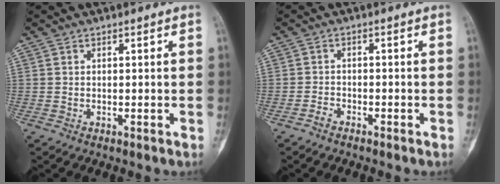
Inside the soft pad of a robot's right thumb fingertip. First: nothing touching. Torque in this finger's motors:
{"motor_torque": [-0.55, -0.36, 0.00, 0.18, 0.08]}